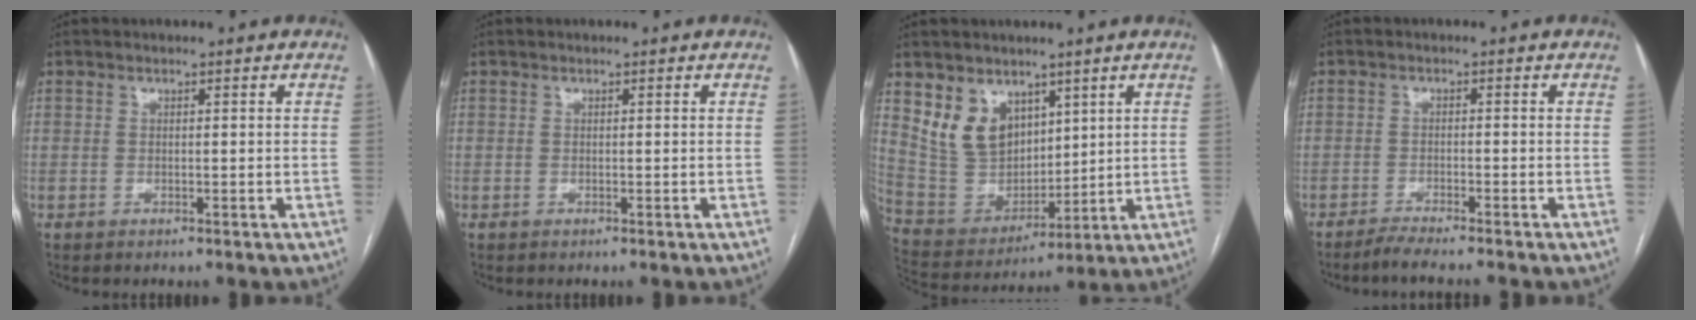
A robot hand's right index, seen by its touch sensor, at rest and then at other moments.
{"total": 0.0}
{"total": 10.4, "force": [5.8, 7.2, 4.7], "torque": [-0.111, 0.015, 0.131]}
{"total": 3.7, "force": [-3.3, -0.5, 1.6], "torque": [-0.025, -0.009, -0.055]}